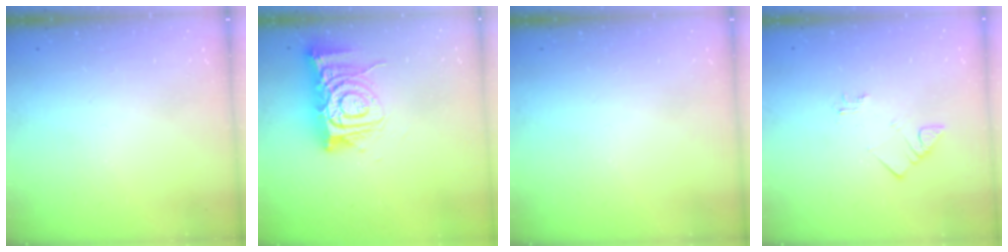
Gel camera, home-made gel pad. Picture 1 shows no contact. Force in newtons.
{"total": 12.6, "press": 12.6, "slide": 1.1}
{"total": 0.0}
{"total": 3.3, "press": 3.2, "slide": 0.4}